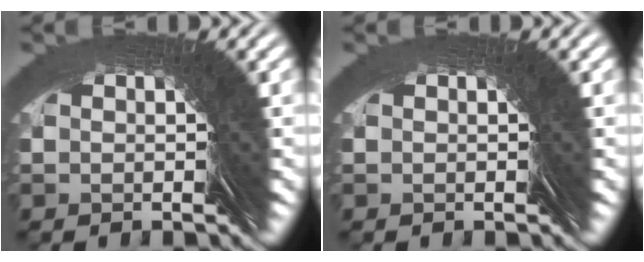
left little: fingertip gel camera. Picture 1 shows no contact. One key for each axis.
{"total": 0.0}